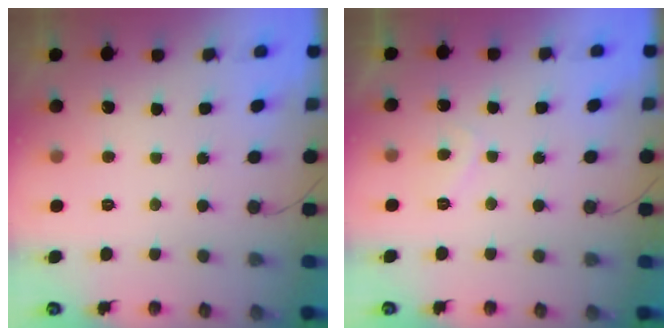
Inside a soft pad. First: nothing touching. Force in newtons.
{"total": 1.8, "press": 1.7, "slide": 0.7}